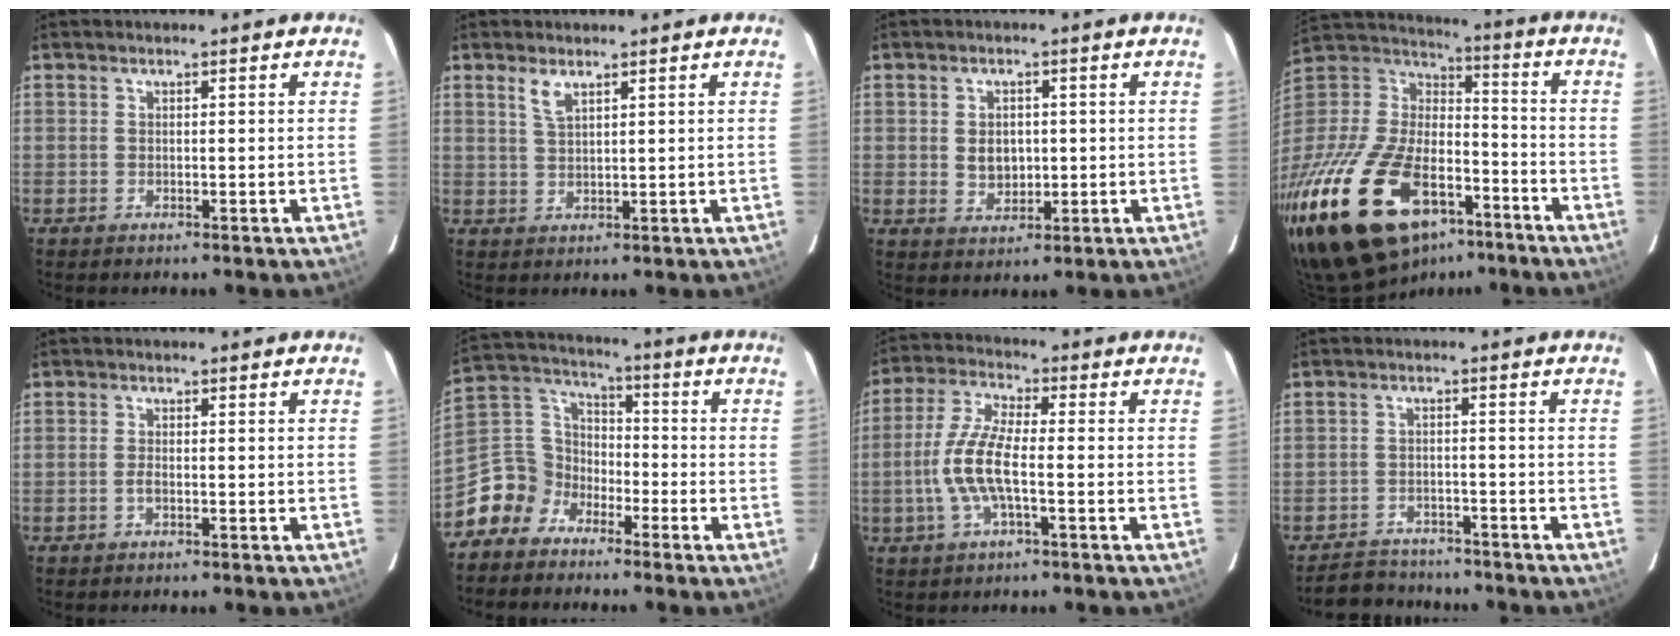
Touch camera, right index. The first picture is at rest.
{"total": 2.6, "force": [1.7, 0.7, 1.8], "torque": [-0.037, 0.000, 0.035]}
{"total": 4.9, "force": [0.2, 3.8, 3.1], "torque": [-0.053, 0.001, 0.010]}
{"total": 33.4, "force": [-18.8, 17.8, 21.1], "torque": [-0.440, -0.015, -0.299]}
{"total": 1.3, "force": [-0.5, 0.5, 1.1], "torque": [-0.025, 0.000, -0.011]}
{"total": 9.4, "force": [-6.5, 6.7, 0.9], "torque": [-0.043, 0.047, -0.147]}
{"total": 9.9, "force": [-2.2, 2.6, 9.3], "torque": [-0.202, 0.003, -0.045]}
{"total": 7.8, "force": [-7.0, 3.1, 1.2], "torque": [-0.045, 0.010, -0.101]}